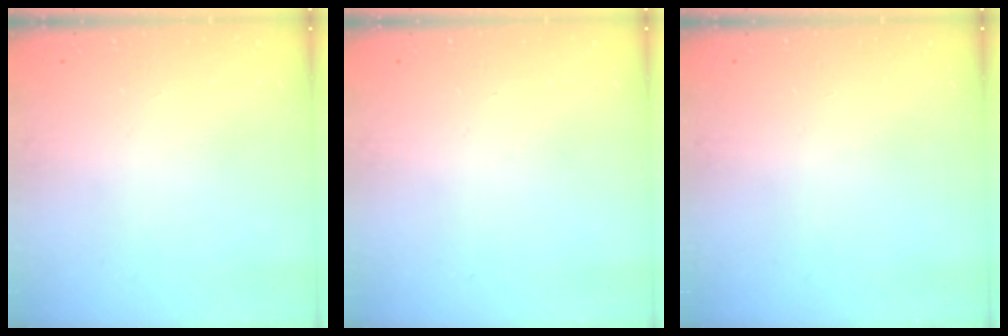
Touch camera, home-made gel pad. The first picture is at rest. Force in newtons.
{"total": 0.0}
{"total": 0.0}